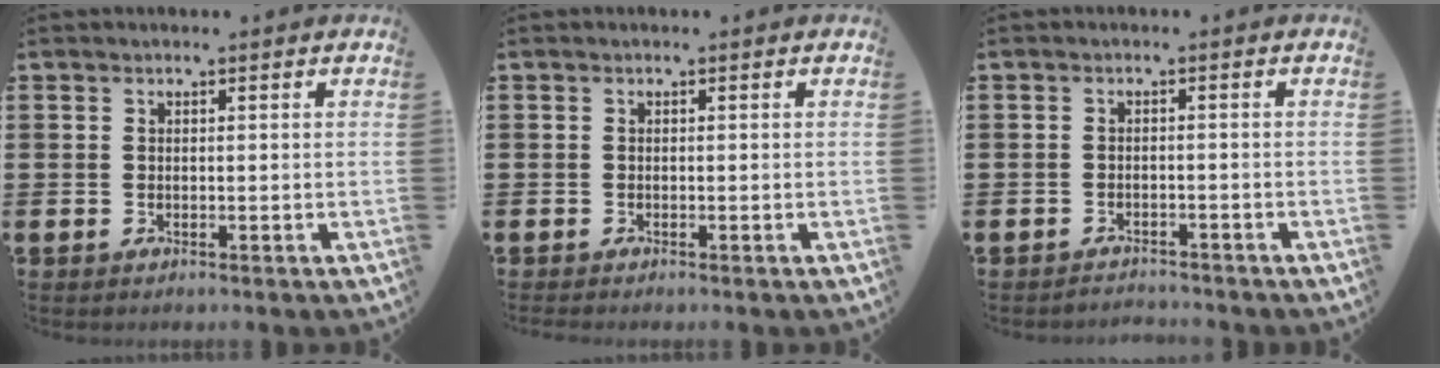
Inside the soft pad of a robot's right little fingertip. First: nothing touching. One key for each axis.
{"total": 0.0}
{"total": 1.4, "fx": -1.4, "fy": 0.0, "fz": -0.2, "tx": -0.001, "ty": 0.005, "tz": -0.031}